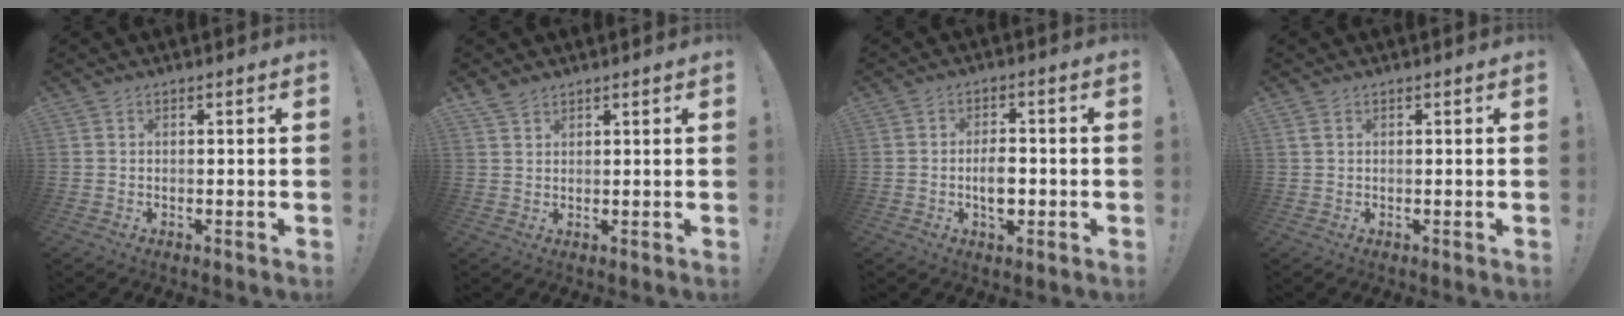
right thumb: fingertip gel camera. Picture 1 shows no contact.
{"total": 3.0, "force": [2.5, 1.5, 1.1], "torque": [-0.017, -0.014, 0.047]}
{"total": 5.9, "force": [-1.3, 3.5, 4.6], "torque": [-0.070, 0.000, -0.028]}
{"total": 1.6, "force": [0.8, 1.0, 0.9], "torque": [-0.026, 0.006, 0.017]}